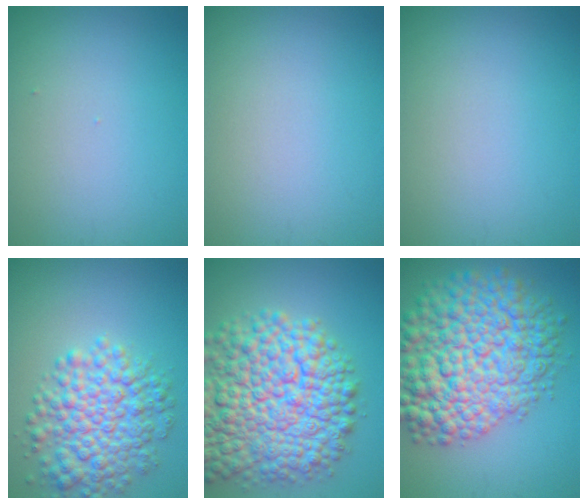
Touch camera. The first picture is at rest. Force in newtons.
{"total": 0.0}
{"total": 0.0}
{"total": 7.1, "press": 7.1, "slide": 0.2}
{"total": 13.0, "press": 13.0, "slide": 0.5}
{"total": 12.9, "press": 12.9, "slide": 0.4}